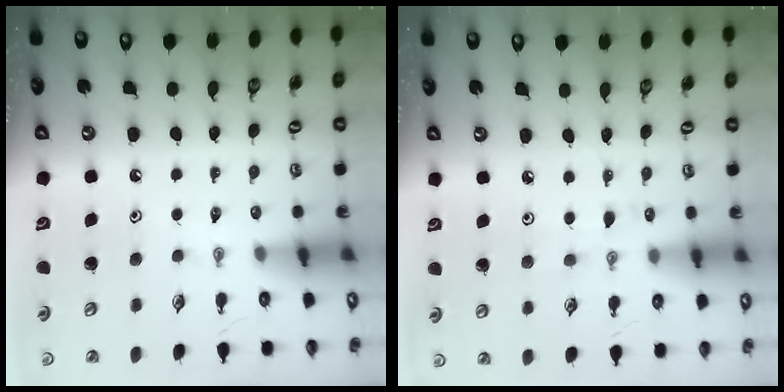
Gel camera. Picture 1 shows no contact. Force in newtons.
{"total": 3.4, "press": 3.3, "slide": 0.3}